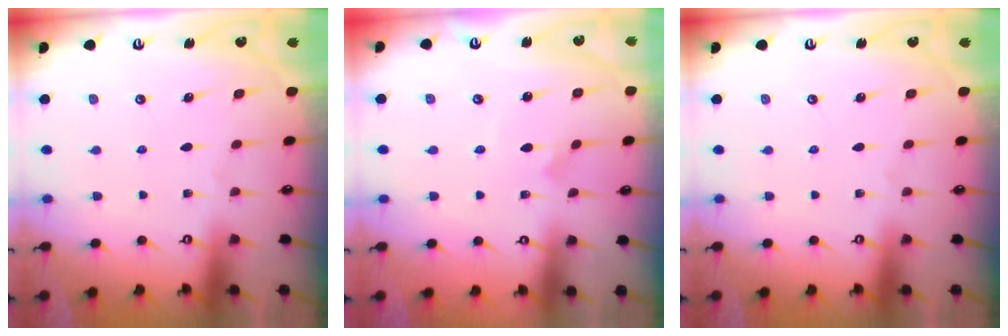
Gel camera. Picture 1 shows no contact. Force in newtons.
{"total": 2.4, "press": 2.4, "slide": 0.1}
{"total": 0.0}